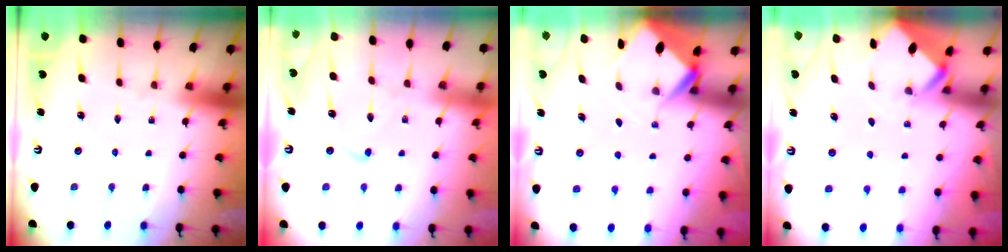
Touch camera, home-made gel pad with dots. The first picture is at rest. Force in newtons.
{"total": 9.1, "press": 9.0, "slide": 0.9}
{"total": 2.8, "press": 2.8, "slide": 0.1}
{"total": 2.4, "press": 2.4, "slide": 0.2}